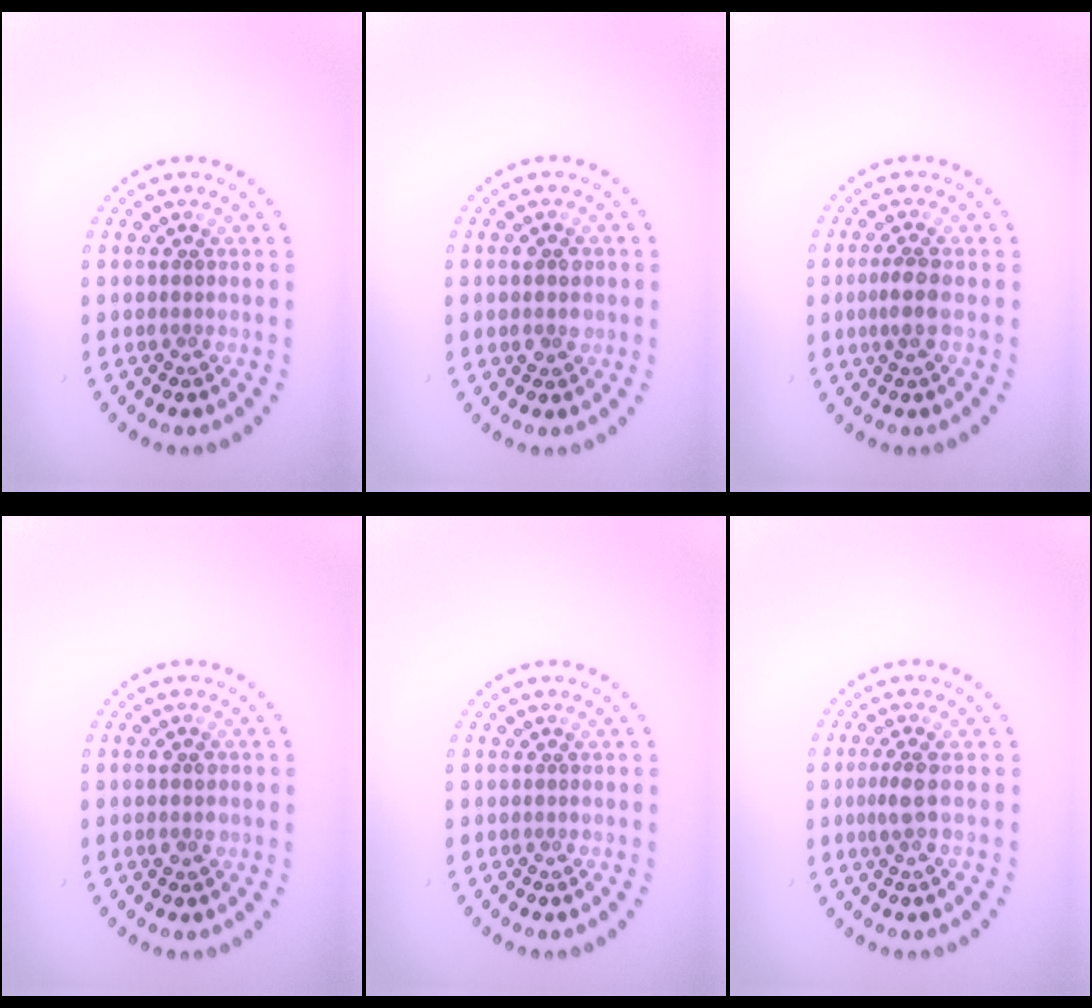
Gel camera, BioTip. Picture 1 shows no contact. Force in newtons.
{"total": 2.3, "press": 2.3, "slide": 0.2}
{"total": 2.0, "press": 1.7, "slide": 1.0}
{"total": 1.2, "press": 1.2, "slide": 0.1}
{"total": 0.0}
{"total": 1.8, "press": 1.5, "slide": 1.1}